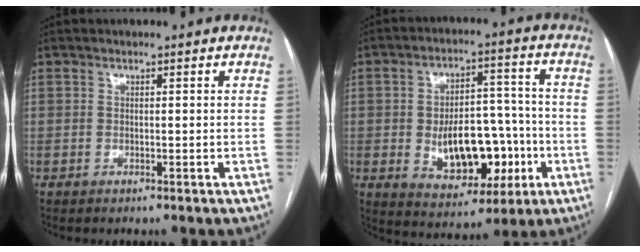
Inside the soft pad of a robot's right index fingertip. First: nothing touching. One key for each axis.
{"total": 14.0, "fx": -3.0, "fy": 7.7, "fz": 11.3, "tx": -0.176, "ty": 0.018, "tz": -0.033}